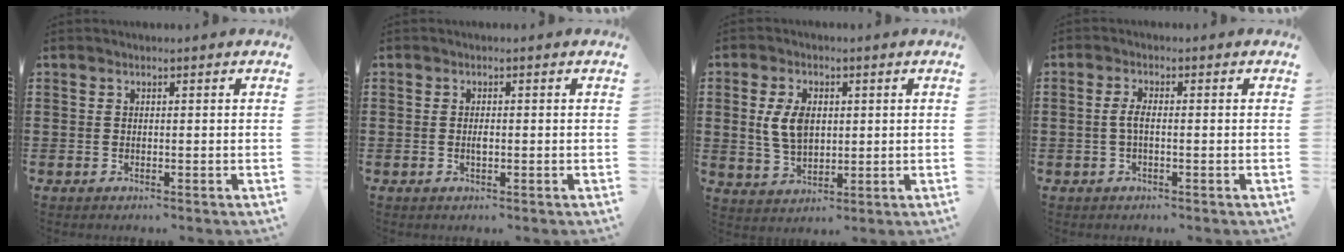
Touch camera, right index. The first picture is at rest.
{"total": 1.2, "force": [-0.1, 0.5, 1.1], "torque": [-0.020, 0.001, -0.003]}
{"total": 6.3, "force": [1.0, 3.8, 4.8], "torque": [-0.117, 0.008, 0.012]}
{"total": 2.3, "force": [-0.3, 0.8, 2.2], "torque": [-0.054, -0.002, -0.012]}